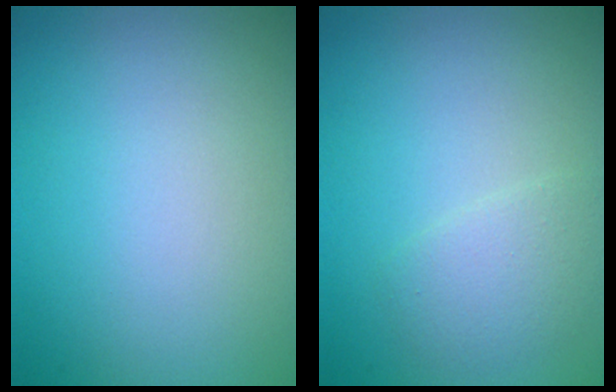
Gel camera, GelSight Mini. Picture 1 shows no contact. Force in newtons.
{"total": 2.0, "press": 2.0, "slide": 0.1}